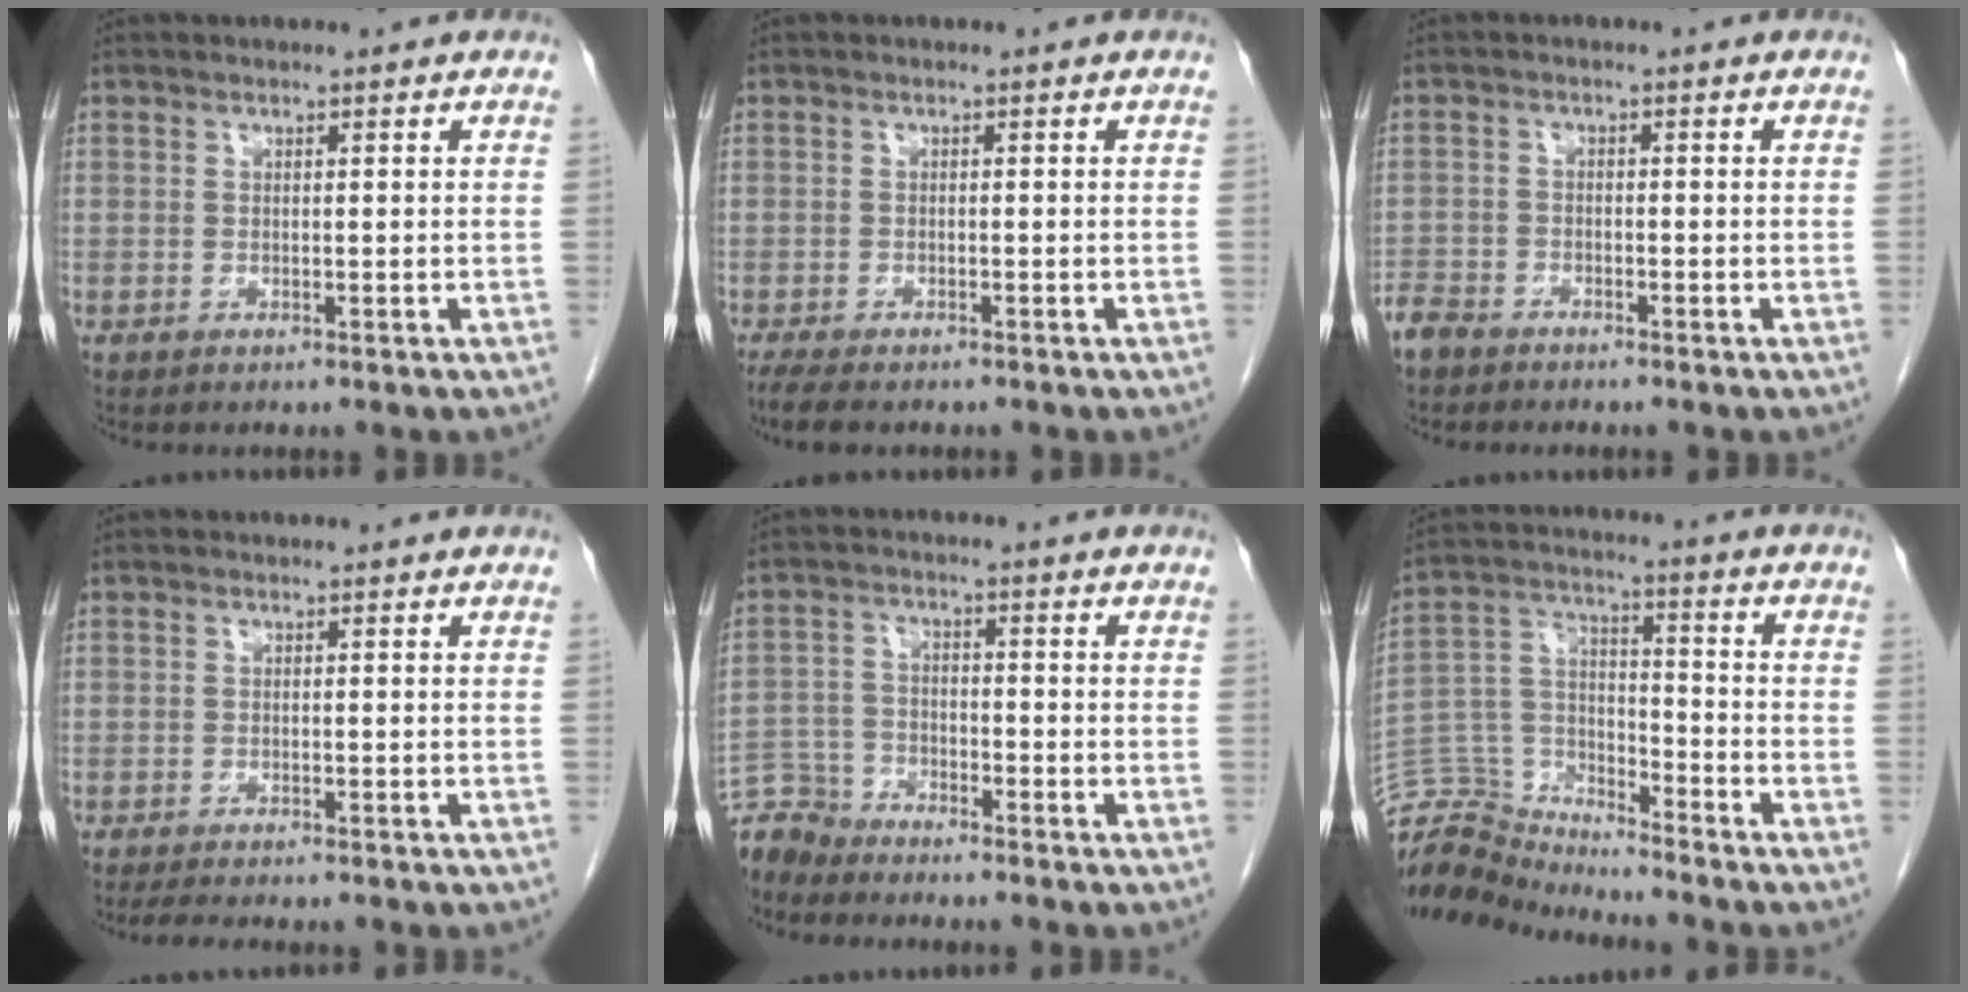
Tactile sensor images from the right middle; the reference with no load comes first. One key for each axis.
{"total": 4.3, "fx": -3.4, "fy": 1.2, "fz": 2.3, "tx": -0.044, "ty": -0.013, "tz": -0.051}
{"total": 3.2, "fx": -2.9, "fy": 1.3, "fz": 0.5, "tx": -0.010, "ty": -0.002, "tz": -0.057}
{"total": 4.8, "fx": -4.1, "fy": 0.8, "fz": 2.4, "tx": -0.034, "ty": -0.010, "tz": -0.057}
{"total": 5.4, "fx": -5.3, "fy": 0.9, "fz": -0.7, "tx": 0.016, "ty": -0.002, "tz": -0.103}
{"total": 11.2, "fx": -11.1, "fy": 1.0, "fz": -1.3, "tx": 0.020, "ty": 0.051, "tz": -0.214}